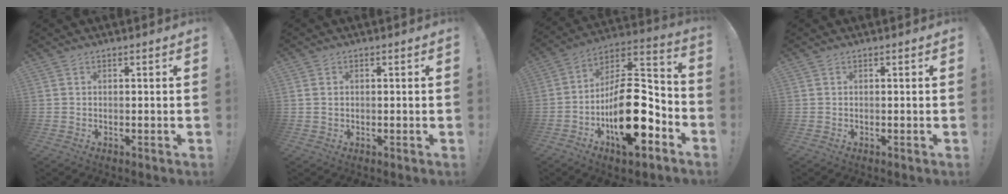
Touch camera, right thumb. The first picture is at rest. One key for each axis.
{"total": 1.5, "fx": 0.3, "fy": 1.3, "fz": 0.6, "tx": -0.005, "ty": 0.002, "tz": 0.005}
{"total": 22.8, "fx": -6.9, "fy": 10.6, "fz": 19.0, "tx": -0.312, "ty": 0.036, "tz": -0.105}
{"total": 0.0}